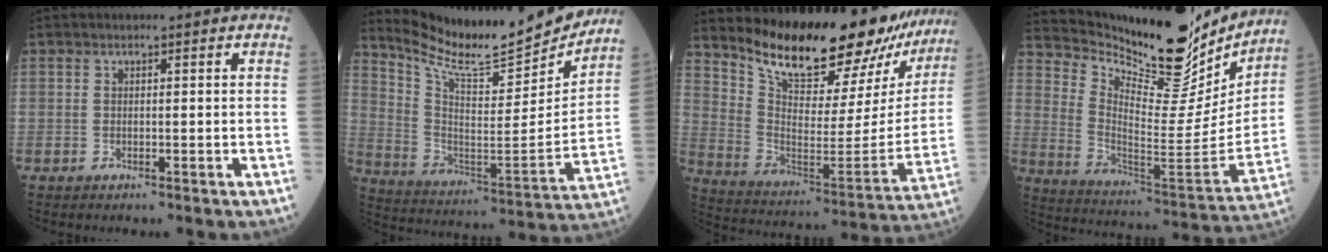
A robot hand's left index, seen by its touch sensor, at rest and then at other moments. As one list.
[{"total": 19.8, "force": [18.4, 2.5, 6.9], "torque": [-0.134, -0.053, 0.288]}, {"total": 26.4, "force": [23.2, 5.3, 11.4], "torque": [-0.189, -0.082, 0.325]}, {"total": 22.5, "force": [20.2, 5.7, 8.2], "torque": [-0.145, -0.049, 0.299]}]